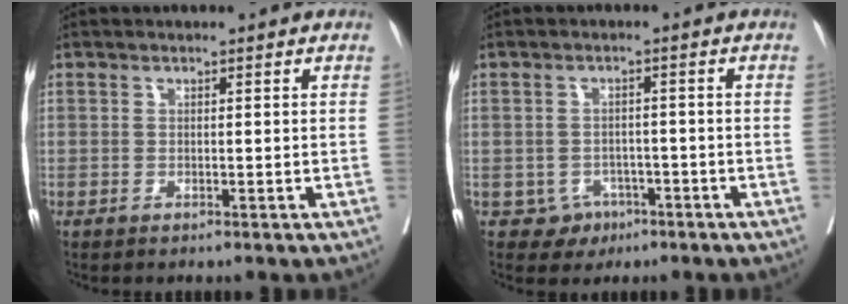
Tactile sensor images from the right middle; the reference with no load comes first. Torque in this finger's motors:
{"motor_torque": [0.41, -0.21, 0.01, -0.02]}